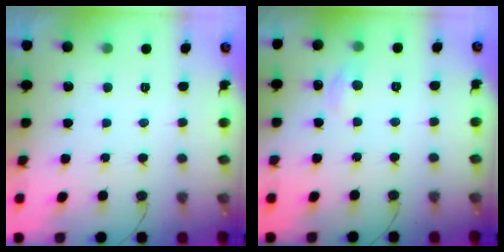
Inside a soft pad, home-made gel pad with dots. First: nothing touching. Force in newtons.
{"total": 6.5, "press": 6.4, "slide": 0.7}